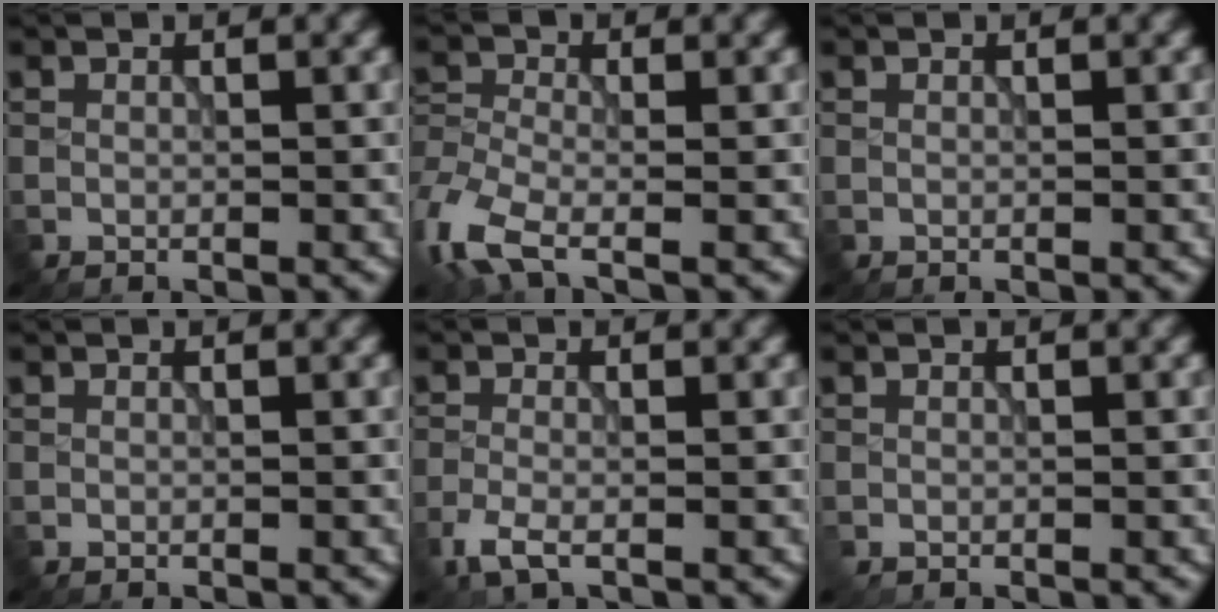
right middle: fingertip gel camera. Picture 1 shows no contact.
{"total": 6.3, "force": [-3.7, 2.8, 4.4], "torque": [-0.106, -0.012, -0.088]}
{"total": 0.0}
{"total": 0.0}
{"total": 2.7, "force": [-1.6, 1.0, 1.9], "torque": [-0.046, -0.005, -0.037]}
{"total": 0.5, "force": [-0.2, 0.3, 0.4], "torque": [-0.011, -0.003, -0.002]}